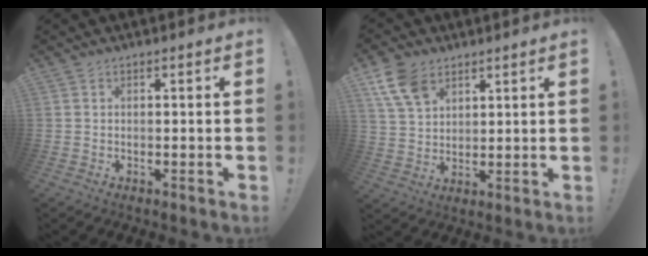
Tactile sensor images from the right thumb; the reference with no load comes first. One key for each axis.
{"total": 10.9, "fx": 6.3, "fy": 7.3, "fz": 5.1, "tx": -0.092, "ty": -0.024, "tz": 0.127}